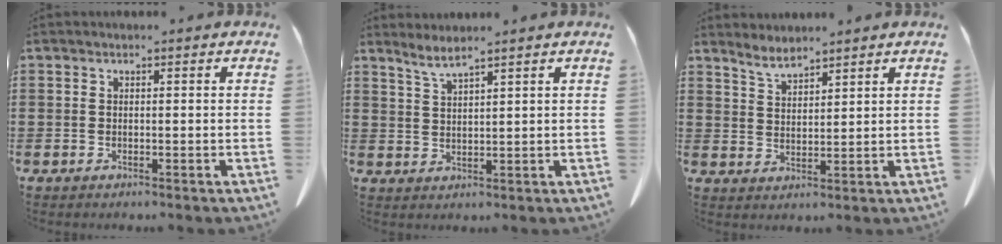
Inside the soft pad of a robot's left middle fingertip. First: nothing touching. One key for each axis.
{"total": 2.8, "fx": 2.3, "fy": -0.2, "fz": 1.5, "tx": -0.036, "ty": -0.002, "tz": 0.044}
{"total": 3.6, "fx": 3.3, "fy": 0.6, "fz": 1.3, "tx": -0.035, "ty": -0.011, "tz": 0.063}